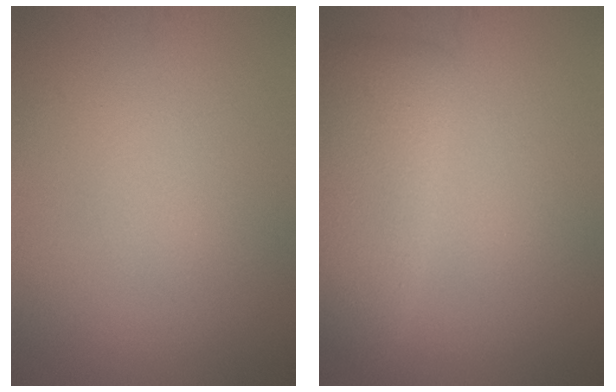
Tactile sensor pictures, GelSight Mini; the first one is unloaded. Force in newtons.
{"total": 5.0, "press": 5.0, "slide": 0.3}